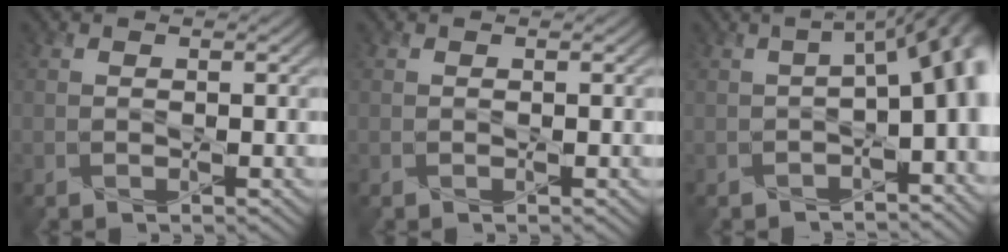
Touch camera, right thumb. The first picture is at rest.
{"total": 0.0}
{"total": 9.8, "force": [-1.1, 4.4, 8.7], "torque": [-0.115, -0.015, -0.007]}